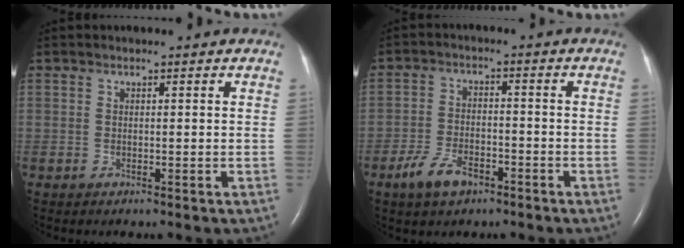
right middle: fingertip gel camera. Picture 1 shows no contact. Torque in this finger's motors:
{"motor_torque": [0.52, -0.39, 0.09, 0.02]}